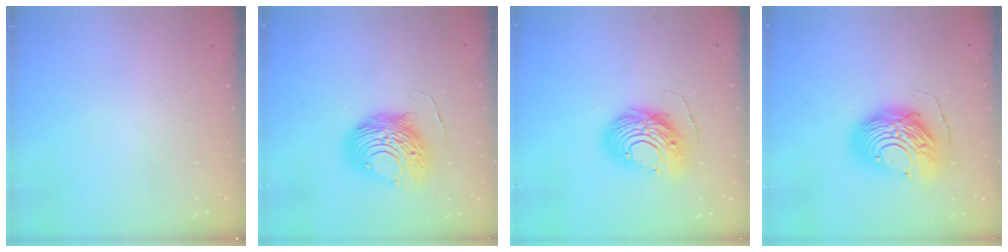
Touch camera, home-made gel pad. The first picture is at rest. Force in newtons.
{"total": 11.2, "press": 11.1, "slide": 1.1}
{"total": 12.0, "press": 11.9, "slide": 1.3}
{"total": 13.7, "press": 13.6, "slide": 1.3}